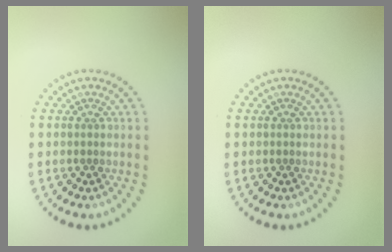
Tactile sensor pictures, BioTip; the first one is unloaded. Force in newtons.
{"total": 0.0}